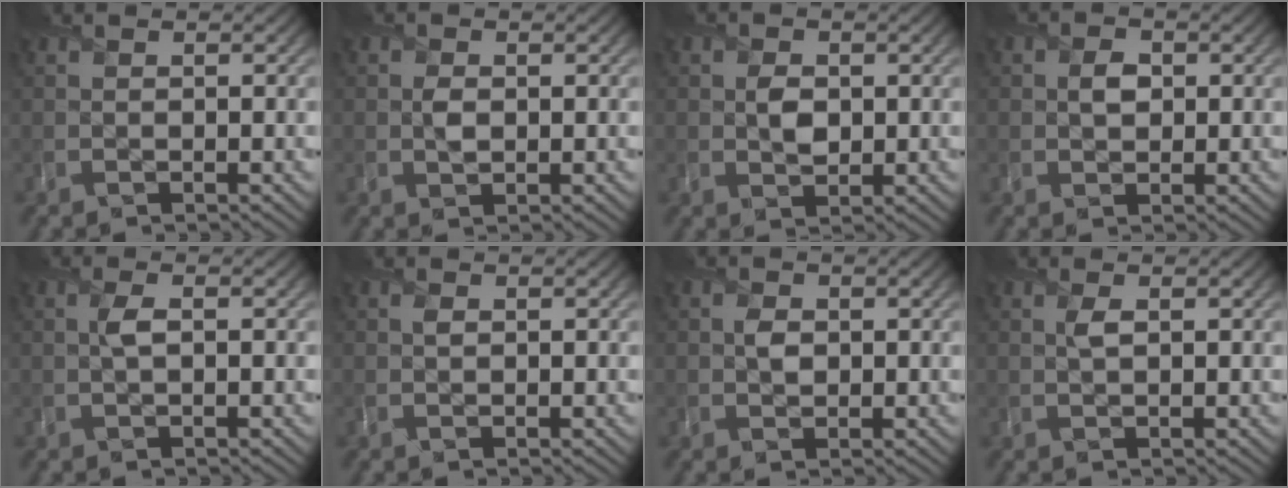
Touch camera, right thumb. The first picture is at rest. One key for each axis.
{"total": 1.8, "fx": 0.0, "fy": 1.3, "fz": 1.2, "tx": -0.025, "ty": -0.003, "tz": -0.002}
{"total": 2.8, "fx": 0.2, "fy": 2.1, "fz": 1.8, "tx": -0.037, "ty": -0.005, "tz": 0.002}
{"total": 2.5, "fx": 0.3, "fy": 2.0, "fz": 1.5, "tx": -0.032, "ty": -0.003, "tz": 0.001}
{"total": 1.9, "fx": 0.1, "fy": 0.9, "fz": 1.7, "tx": -0.040, "ty": 0.002, "tz": -0.001}
{"total": 1.0, "fx": 0.1, "fy": 0.8, "fz": 0.6, "tx": -0.015, "ty": -0.001, "tz": -0.001}
{"total": 1.9, "fx": 0.1, "fy": 1.5, "fz": 1.1, "tx": -0.024, "ty": -0.003, "tz": -0.003}
{"total": 1.6, "fx": 0.4, "fy": 0.8, "fz": 1.3, "tx": -0.032, "ty": -0.003, "tz": 0.007}